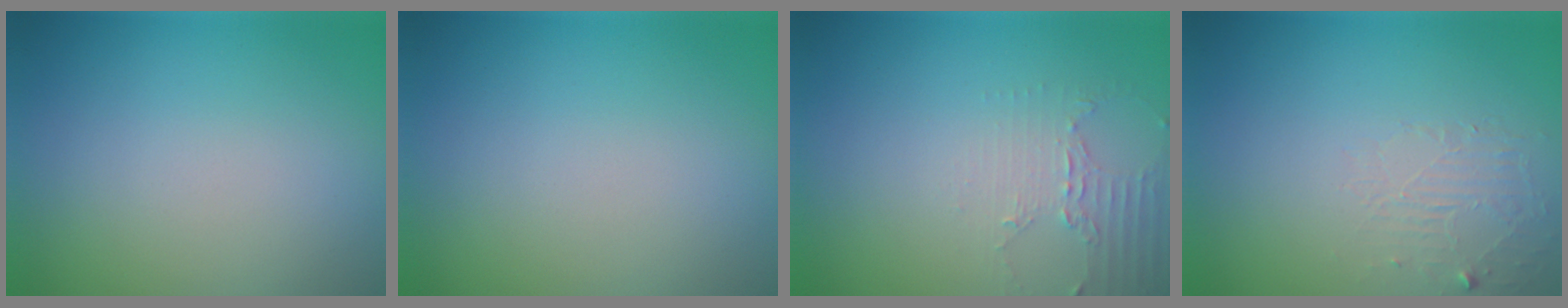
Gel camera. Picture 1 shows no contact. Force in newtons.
{"total": 0.0}
{"total": 2.1, "press": 1.5, "slide": 1.5}
{"total": 1.4, "press": 0.1, "slide": 1.4}